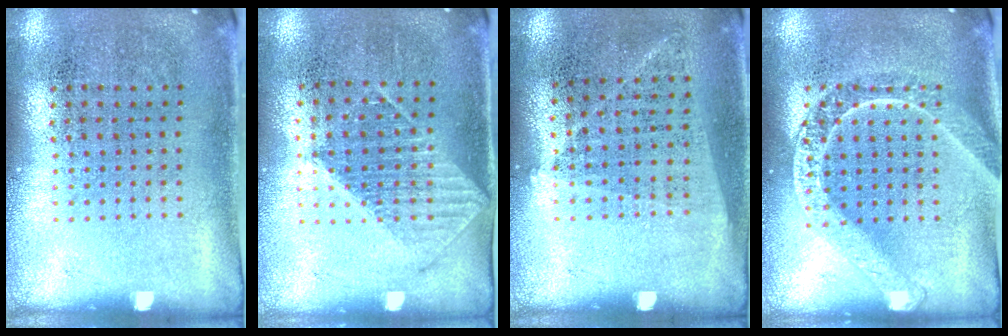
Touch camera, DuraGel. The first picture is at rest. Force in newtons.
{"total": 1.1, "press": 1.0, "slide": 0.4}
{"total": 1.0, "press": 0.9, "slide": 0.5}
{"total": 1.6, "press": 1.6, "slide": 0.1}